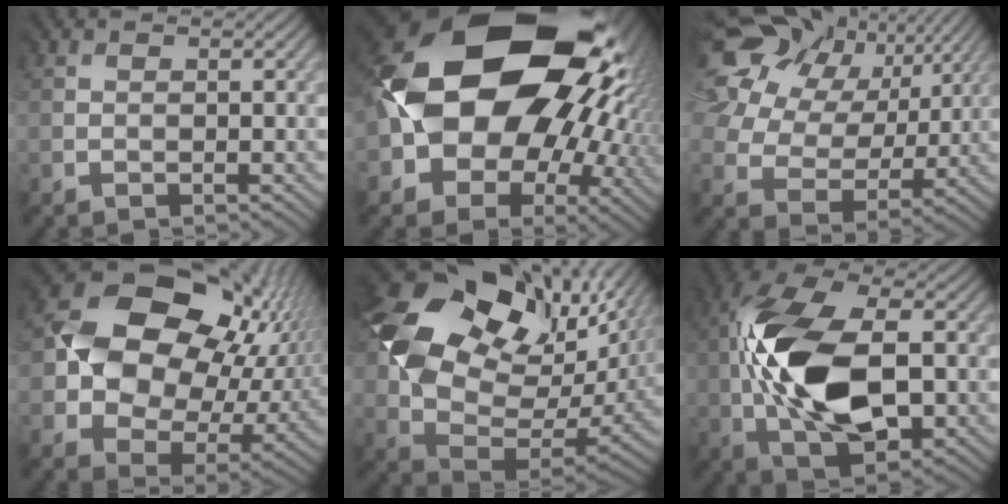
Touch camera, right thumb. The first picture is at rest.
{"total": 20.2, "force": [3.3, 15.3, 12.8], "torque": [-0.261, -0.029, 0.083]}
{"total": 19.3, "force": [9.1, 13.6, 10.2], "torque": [-0.300, 0.072, 0.185]}
{"total": 15.3, "force": [2.4, 11.7, 9.5], "torque": [-0.171, -0.005, 0.055]}
{"total": 17.1, "force": [6.4, 11.1, 11.3], "torque": [-0.241, -0.011, 0.143]}
{"total": 14.6, "force": [-0.3, 7.7, 12.4], "torque": [-0.261, 0.011, -0.007]}